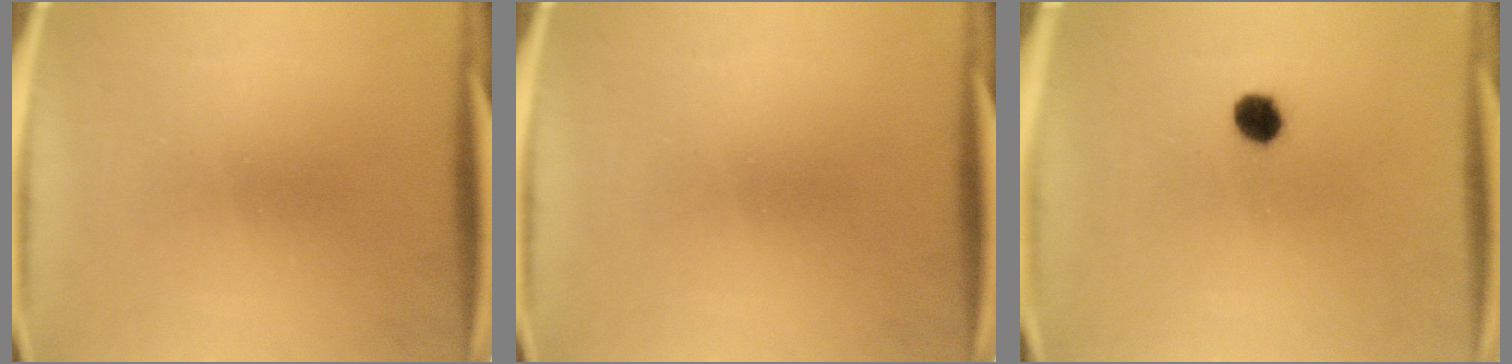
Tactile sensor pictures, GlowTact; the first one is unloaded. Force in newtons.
{"total": 0.0}
{"total": 3.9}